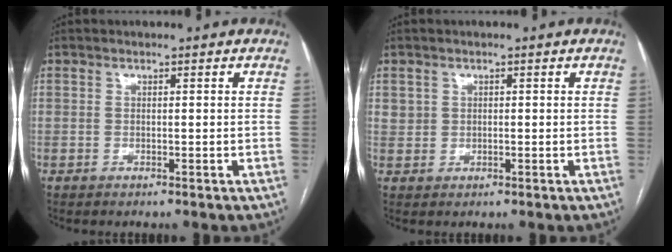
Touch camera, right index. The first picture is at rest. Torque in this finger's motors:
{"motor_torque": [-0.22, 0.16, -0.02, 0.00]}